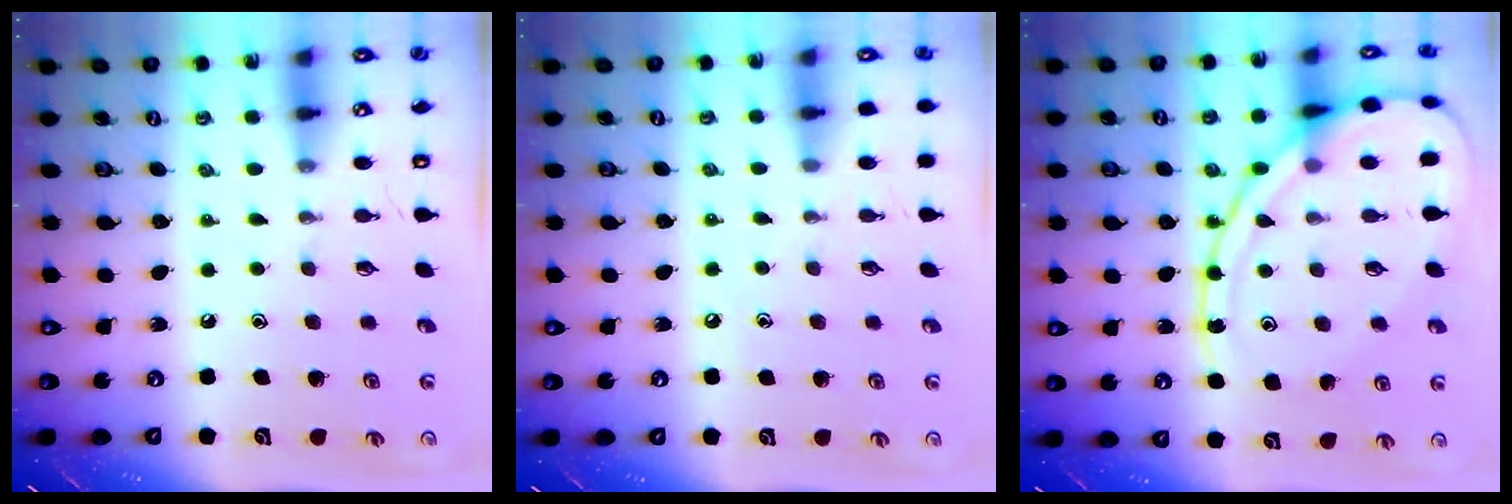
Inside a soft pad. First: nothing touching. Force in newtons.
{"total": 3.6, "press": 3.5, "slide": 0.6}
{"total": 15.6, "press": 15.5, "slide": 1.7}